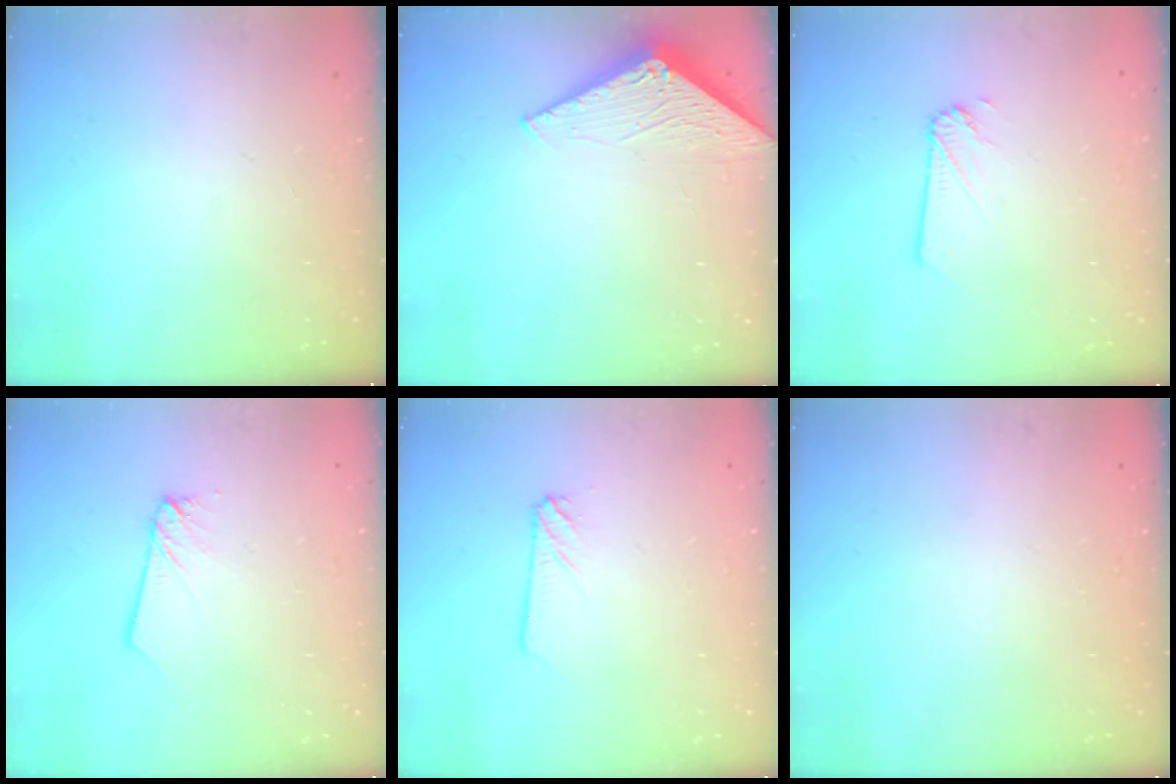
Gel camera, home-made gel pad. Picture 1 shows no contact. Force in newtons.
{"total": 2.9, "press": 2.9, "slide": 0.3}
{"total": 1.4, "press": 1.4, "slide": 0.1}
{"total": 1.5, "press": 1.4, "slide": 0.1}
{"total": 2.7, "press": 2.7, "slide": 0.2}
{"total": 0.0}